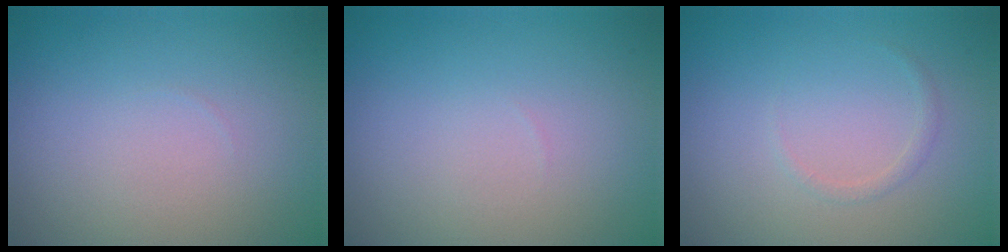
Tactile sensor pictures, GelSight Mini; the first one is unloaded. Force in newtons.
{"total": 0.0}
{"total": 0.7, "press": 0.7, "slide": 0.1}